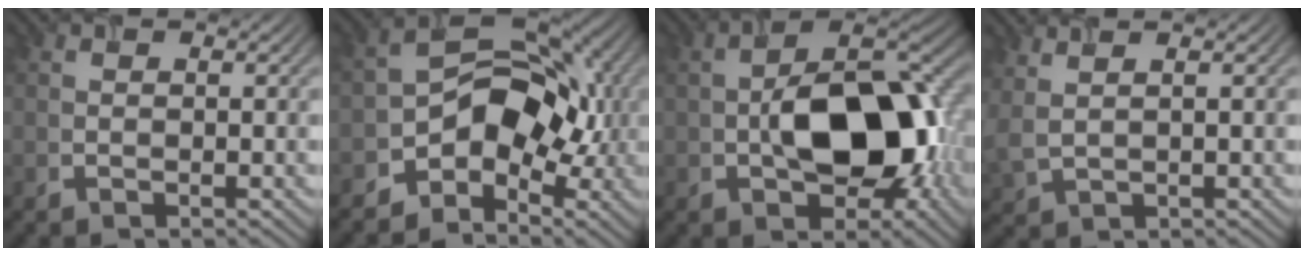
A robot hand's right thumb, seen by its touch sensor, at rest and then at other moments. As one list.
[{"total": 8.8, "force": [-3.1, 6.1, 5.6], "torque": [-0.074, 0.007, -0.072]}, {"total": 13.5, "force": [-1.7, 7.8, 10.9], "torque": [-0.166, 0.003, -0.030]}, {"total": 3.8, "force": [2.3, 1.1, 2.8], "torque": [-0.076, 0.015, 0.037]}]